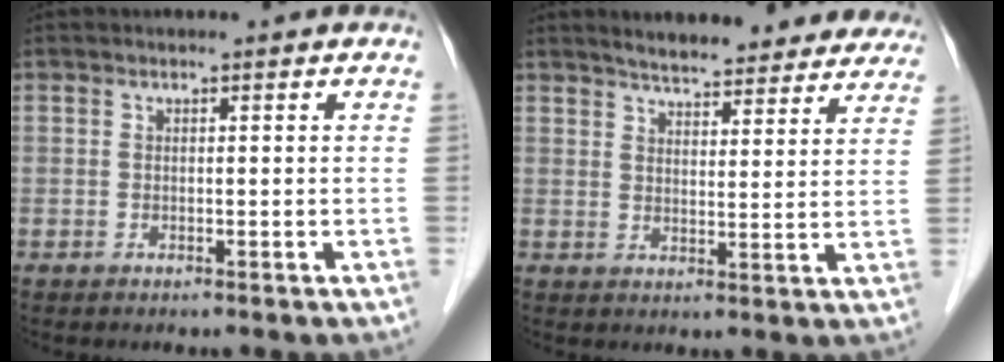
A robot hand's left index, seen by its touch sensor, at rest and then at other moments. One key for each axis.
{"total": 16.3, "fx": 14.8, "fy": 3.8, "fz": 5.7, "tx": -0.057, "ty": 0.007, "tz": 0.179}